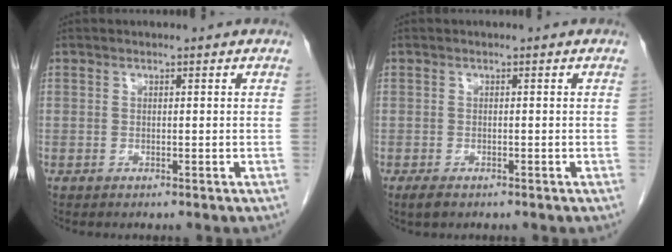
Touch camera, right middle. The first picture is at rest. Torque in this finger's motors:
{"motor_torque": [0.64, -0.23, -0.01, 0.01]}